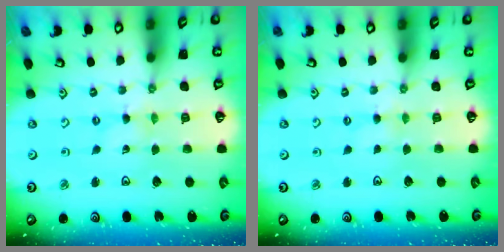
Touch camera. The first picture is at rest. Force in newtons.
{"total": 1.8, "press": 1.8, "slide": 0.4}